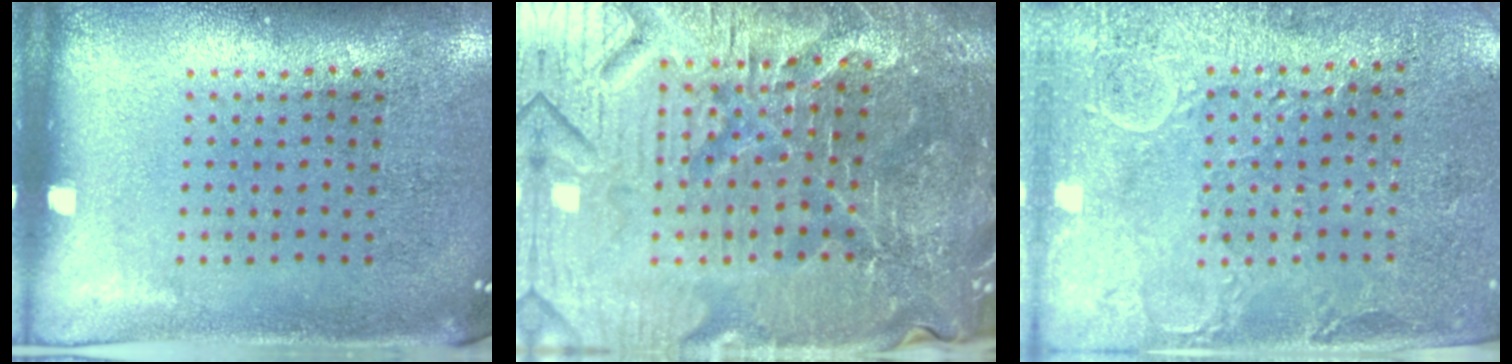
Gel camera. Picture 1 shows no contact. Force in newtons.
{"total": 6.1, "press": 5.6, "slide": 2.3}
{"total": 2.7, "press": 2.6, "slide": 0.8}